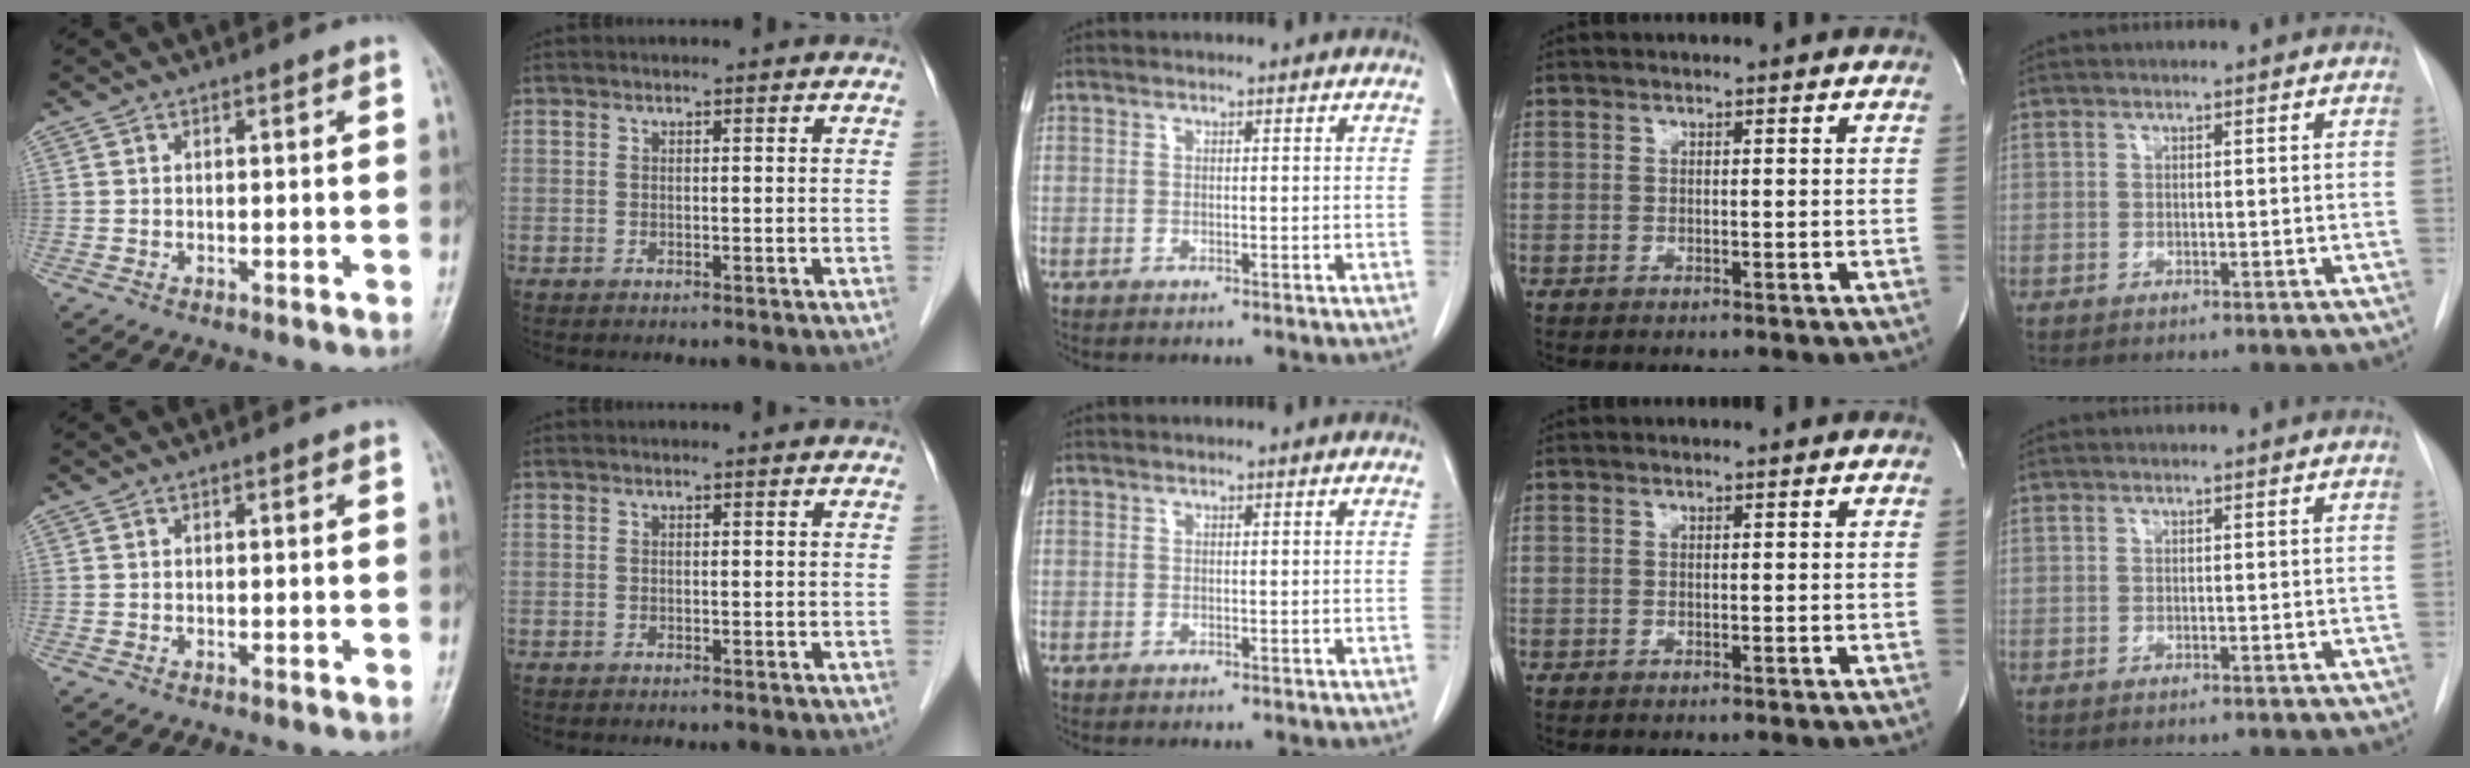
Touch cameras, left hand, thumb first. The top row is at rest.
{}